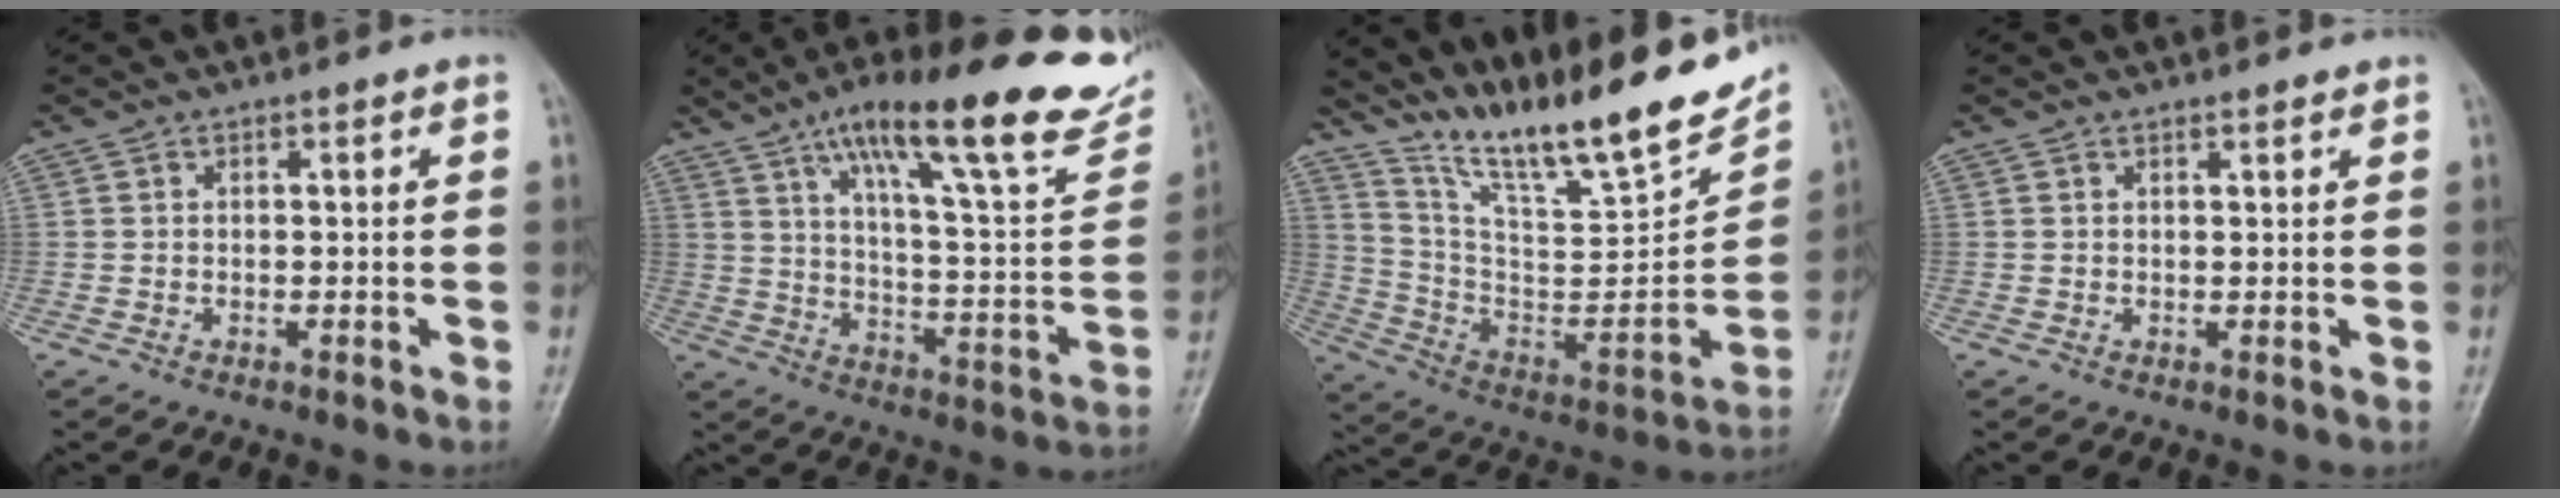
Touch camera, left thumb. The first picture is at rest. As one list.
[{"total": 27.8, "force": [18.6, 5.9, 19.9], "torque": [-0.264, -0.053, 0.273]}, {"total": 24.6, "force": [19.3, 4.5, 14.6], "torque": [-0.202, -0.094, 0.329]}, {"total": 1.2, "force": [1.1, 0.1, 0.4], "torque": [-0.002, -0.004, 0.017]}]